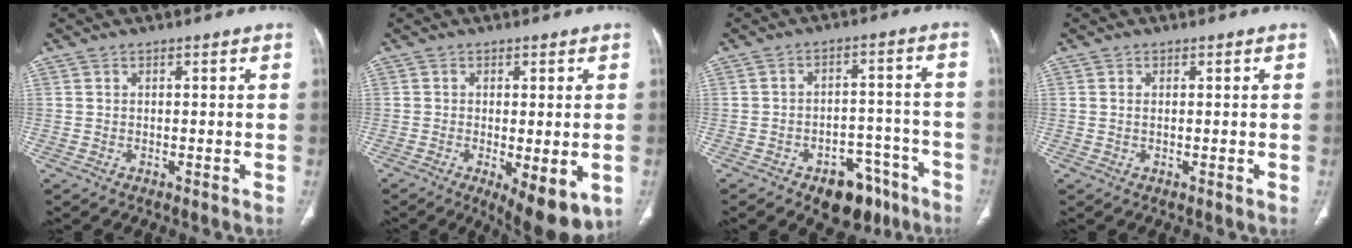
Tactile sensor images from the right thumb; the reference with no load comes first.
{"total": 9.6, "force": [-3.2, 3.4, 8.3], "torque": [-0.117, -0.021, -0.042]}
{"total": 11.1, "force": [-7.3, 6.4, 5.4], "torque": [-0.036, 0.062, -0.097]}
{"total": 0.6, "force": [0.1, 0.3, 0.5], "torque": [-0.017, 0.002, 0.004]}